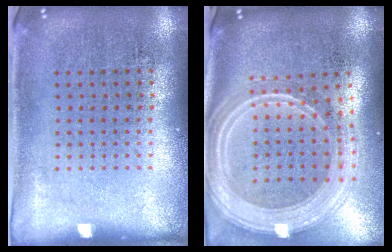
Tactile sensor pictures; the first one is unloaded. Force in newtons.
{"total": 2.9, "press": 2.4, "slide": 1.6}